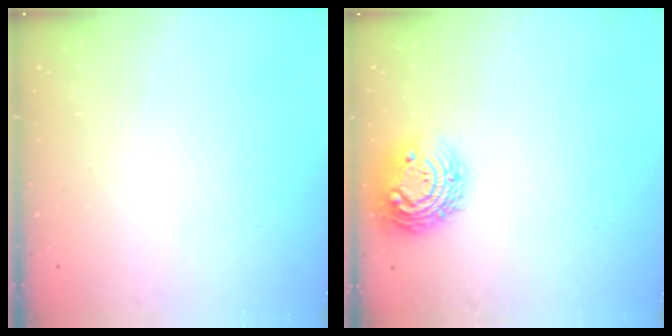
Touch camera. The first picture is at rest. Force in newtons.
{"total": 13.0, "press": 13.0, "slide": 0.8}